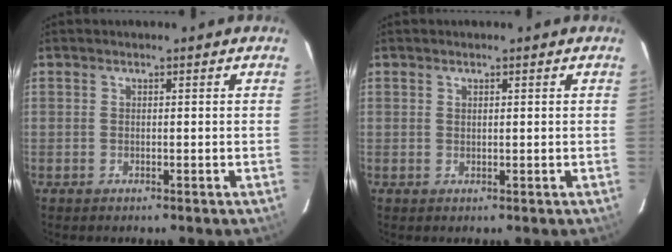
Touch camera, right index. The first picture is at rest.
{"total": 0.7, "force": [0.4, 0.3, 0.4], "torque": [-0.007, 0.000, 0.008]}